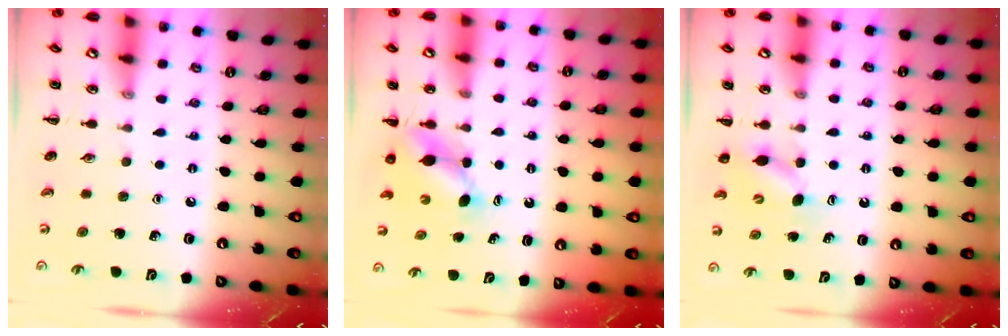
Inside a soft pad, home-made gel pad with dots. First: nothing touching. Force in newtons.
{"total": 4.6, "press": 4.6, "slide": 0.3}
{"total": 5.0, "press": 4.9, "slide": 1.0}